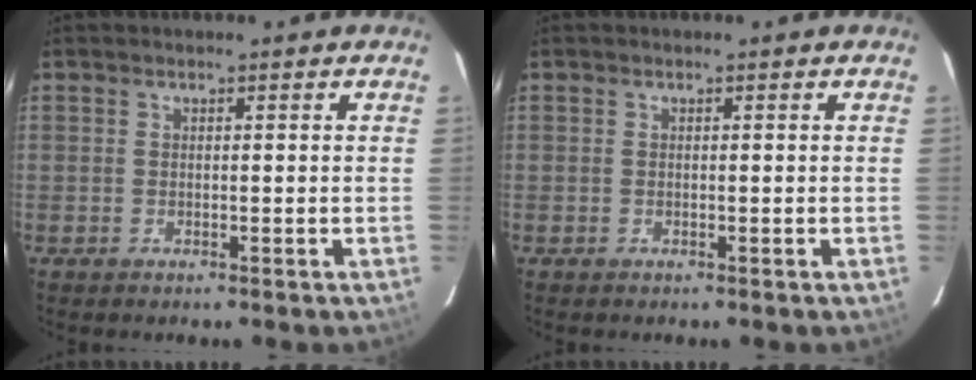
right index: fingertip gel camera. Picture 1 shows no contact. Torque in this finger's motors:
{"motor_torque": [-0.07, -0.02, 0.02, 0.01]}